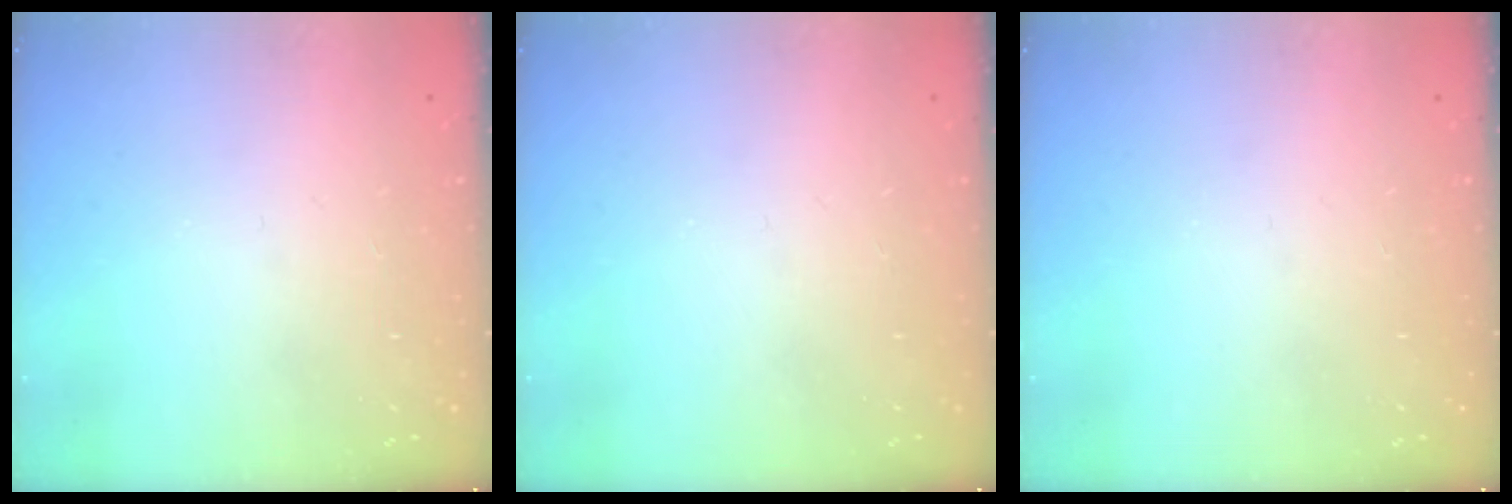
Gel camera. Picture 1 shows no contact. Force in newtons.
{"total": 0.0}
{"total": 0.0}